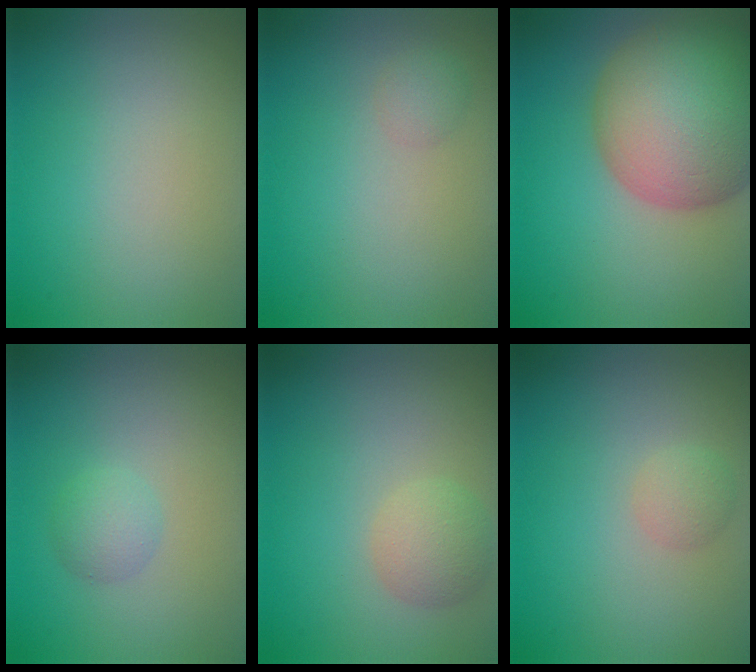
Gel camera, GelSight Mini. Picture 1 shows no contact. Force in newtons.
{"total": 1.0, "press": 1.0, "slide": 0.0}
{"total": 13.3, "press": 13.2, "slide": 0.9}
{"total": 1.9, "press": 1.9, "slide": 0.1}
{"total": 2.7, "press": 2.7, "slide": 0.1}
{"total": 1.4, "press": 1.4, "slide": 0.1}